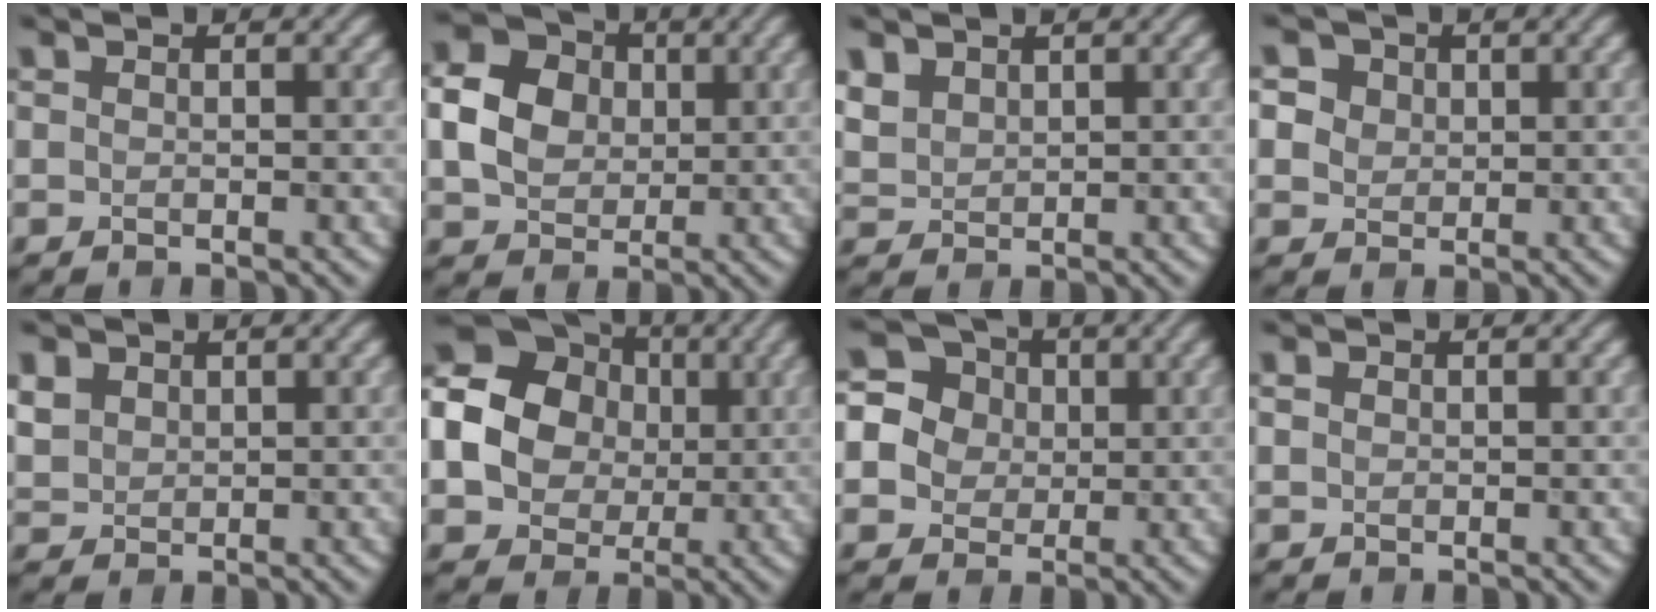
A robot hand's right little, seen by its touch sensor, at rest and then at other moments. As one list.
[{"total": 5.2, "force": [0.2, 4.4, 2.7], "torque": [-0.063, 0.010, 0.001]}, {"total": 2.5, "force": [1.3, 1.8, 1.2], "torque": [-0.040, 0.000, 0.039]}, {"total": 6.7, "force": [3.2, 5.1, 3.0], "torque": [-0.063, 0.022, 0.043]}, {"total": 2.5, "force": [0.8, 2.1, 1.0], "torque": [-0.039, 0.004, 0.027]}, {"total": 17.2, "force": [2.1, 15.3, 7.6], "torque": [-0.175, 0.038, 0.003]}, {"total": 8.7, "force": [1.8, 7.8, 3.3], "torque": [-0.094, 0.040, 0.029]}, {"total": 0.6, "force": [-0.2, 0.5, 0.1], "torque": [0.001, 0.003, -0.005]}]